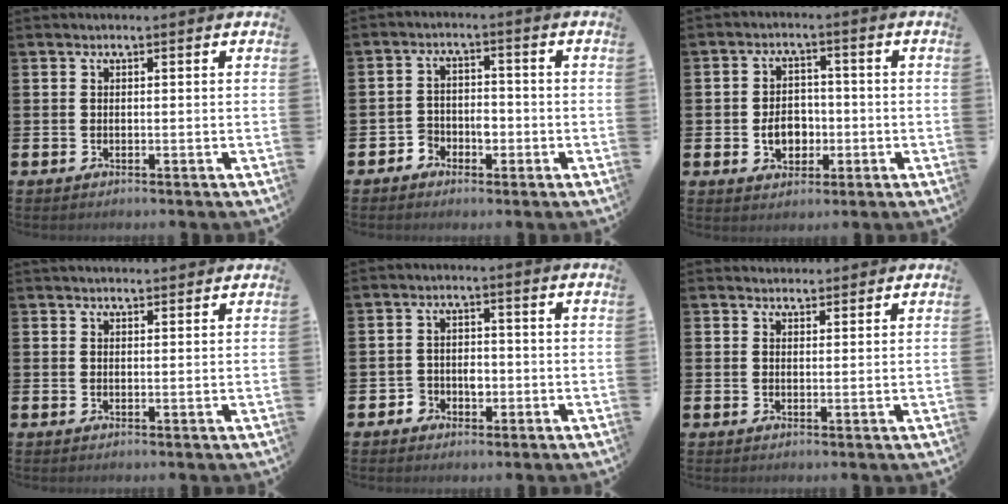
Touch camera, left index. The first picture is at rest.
{"total": 2.9, "force": [-1.7, 2.2, 0.8], "torque": [-0.031, 0.008, -0.038]}
{"total": 4.7, "force": [-1.1, 3.6, 2.8], "torque": [-0.041, 0.002, -0.027]}
{"total": 1.3, "force": [1.3, 0.3, 0.1], "torque": [0.003, -0.005, 0.022]}
{"total": 2.7, "force": [-1.2, 2.3, 0.7], "torque": [-0.014, 0.001, -0.030]}
{"total": 2.0, "force": [1.9, 0.7, 0.0], "torque": [0.004, -0.007, 0.034]}